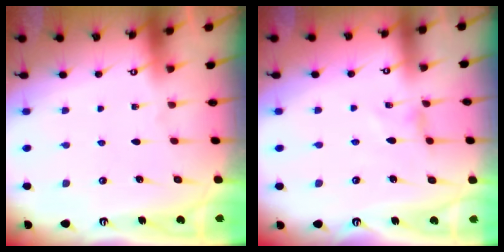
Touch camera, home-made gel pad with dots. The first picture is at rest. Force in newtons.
{"total": 0.0}